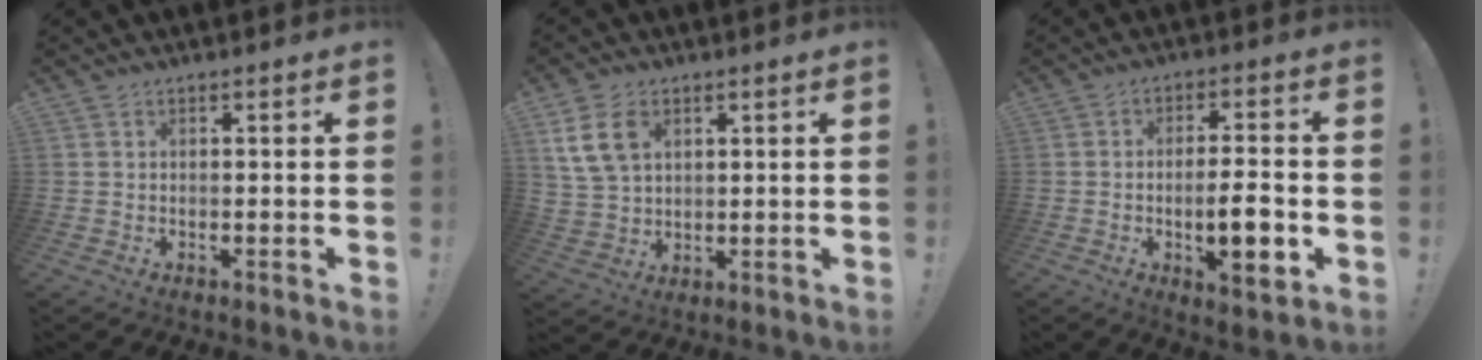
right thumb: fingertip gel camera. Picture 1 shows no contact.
{"total": 10.9, "force": [4.5, 7.6, 6.4], "torque": [-0.122, -0.003, 0.091]}
{"total": 10.7, "force": [-2.7, 2.8, 9.9], "torque": [-0.149, 0.000, -0.050]}